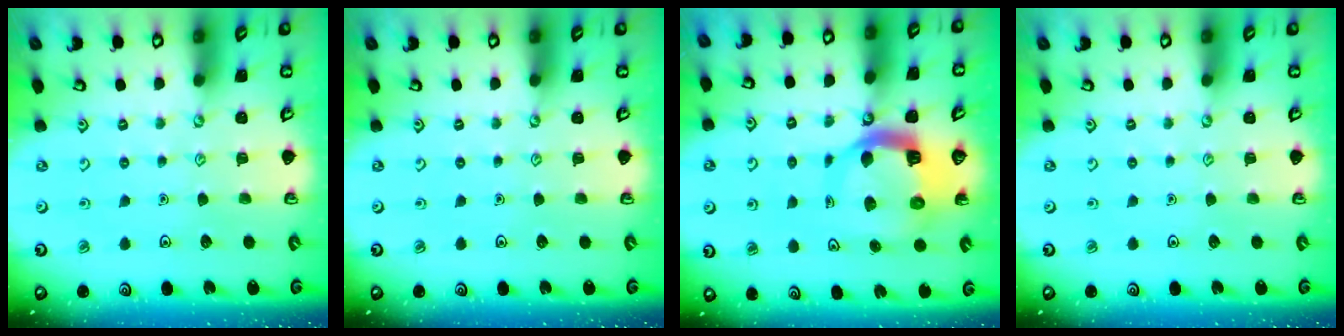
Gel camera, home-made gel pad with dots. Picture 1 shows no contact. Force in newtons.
{"total": 0.0}
{"total": 10.3, "press": 10.3, "slide": 1.2}
{"total": 0.0}